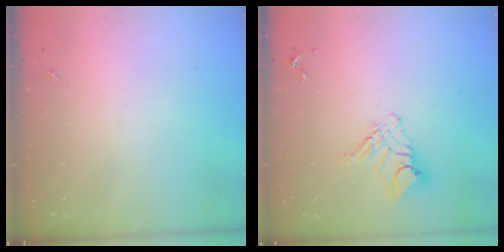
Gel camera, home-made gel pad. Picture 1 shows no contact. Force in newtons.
{"total": 9.9, "press": 9.8, "slide": 1.1}